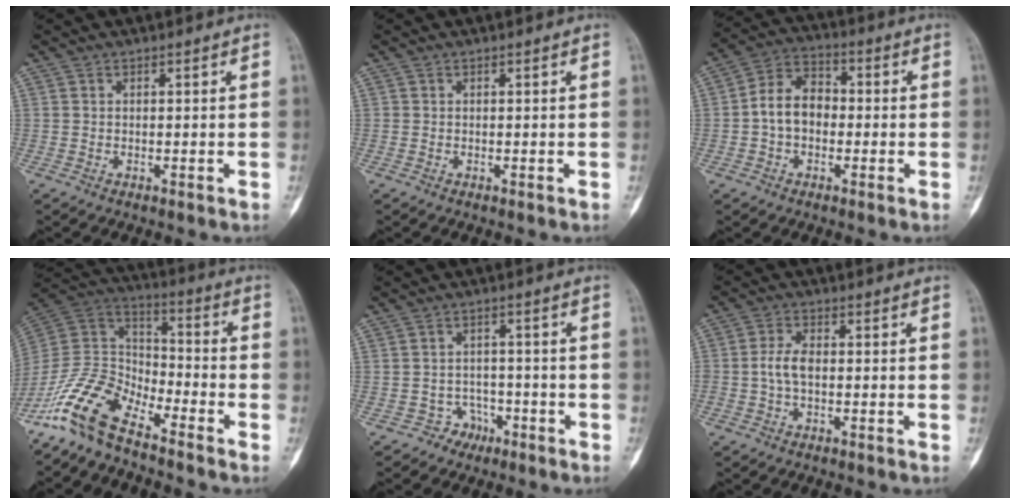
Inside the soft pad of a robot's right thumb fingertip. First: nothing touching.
{"total": 0.0}
{"total": 8.7, "force": [-0.9, 6.4, 5.9], "torque": [-0.087, 0.031, -0.030]}
{"total": 12.9, "force": [-10.1, 4.9, 6.4], "torque": [-0.116, 0.081, -0.207]}
{"total": 3.6, "force": [-2.2, 2.9, 0.0], "torque": [0.023, 0.025, -0.034]}
{"total": 4.2, "force": [-0.4, 2.4, 3.5], "torque": [-0.076, 0.011, -0.011]}